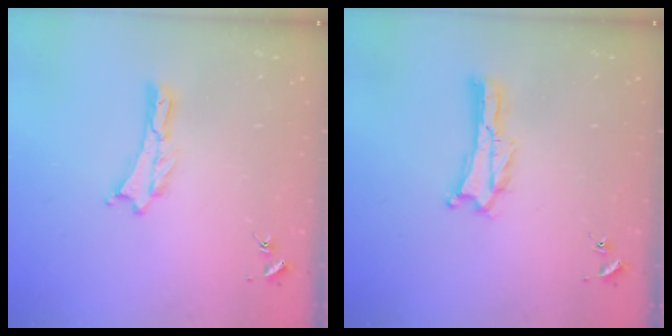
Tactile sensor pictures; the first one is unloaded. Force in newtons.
{"total": 0.0}